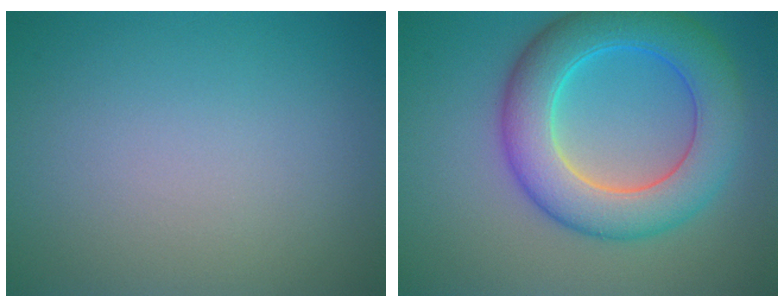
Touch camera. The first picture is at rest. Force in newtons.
{"total": 8.3, "press": 8.3, "slide": 0.2}